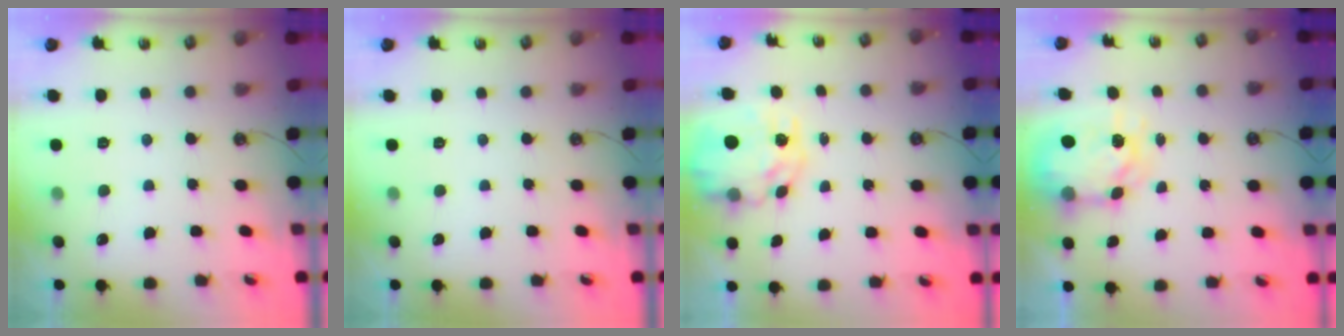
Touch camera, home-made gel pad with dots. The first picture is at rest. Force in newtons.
{"total": 0.0}
{"total": 8.4, "press": 8.4, "slide": 0.6}
{"total": 7.1, "press": 7.1, "slide": 0.7}